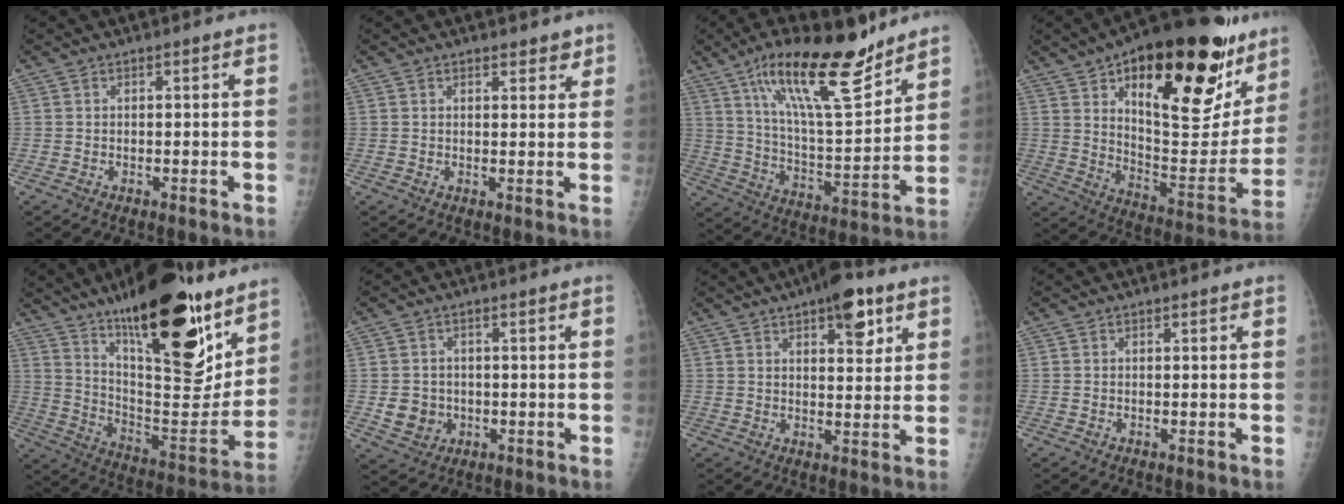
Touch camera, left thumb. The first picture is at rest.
{"total": 2.7, "force": [2.1, 1.3, 0.9], "torque": [0.010, -0.011, 0.023]}
{"total": 21.8, "force": [14.5, 6.0, 15.1], "torque": [-0.228, -0.070, 0.249]}
{"total": 33.6, "force": [17.5, 14.1, 25.0], "torque": [-0.325, -0.042, 0.268]}
{"total": 30.0, "force": [18.7, 10.0, 21.2], "torque": [-0.292, -0.085, 0.298]}
{"total": 5.1, "force": [-0.6, 4.7, 1.9], "torque": [-0.013, 0.004, 0.000]}
{"total": 8.8, "force": [4.9, 3.5, 6.4], "torque": [-0.068, -0.019, 0.065]}
{"total": 0.0}